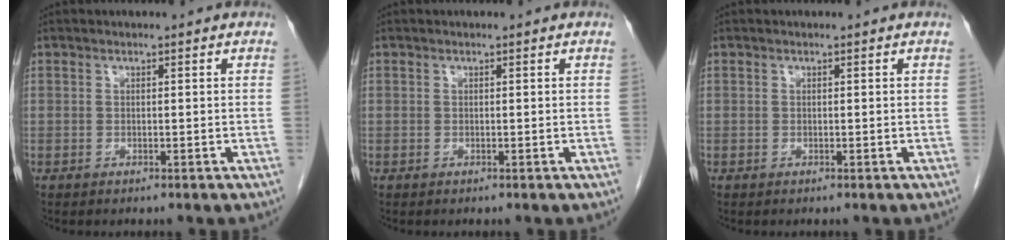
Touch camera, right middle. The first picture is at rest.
{"total": 0.0}
{"total": 0.0}